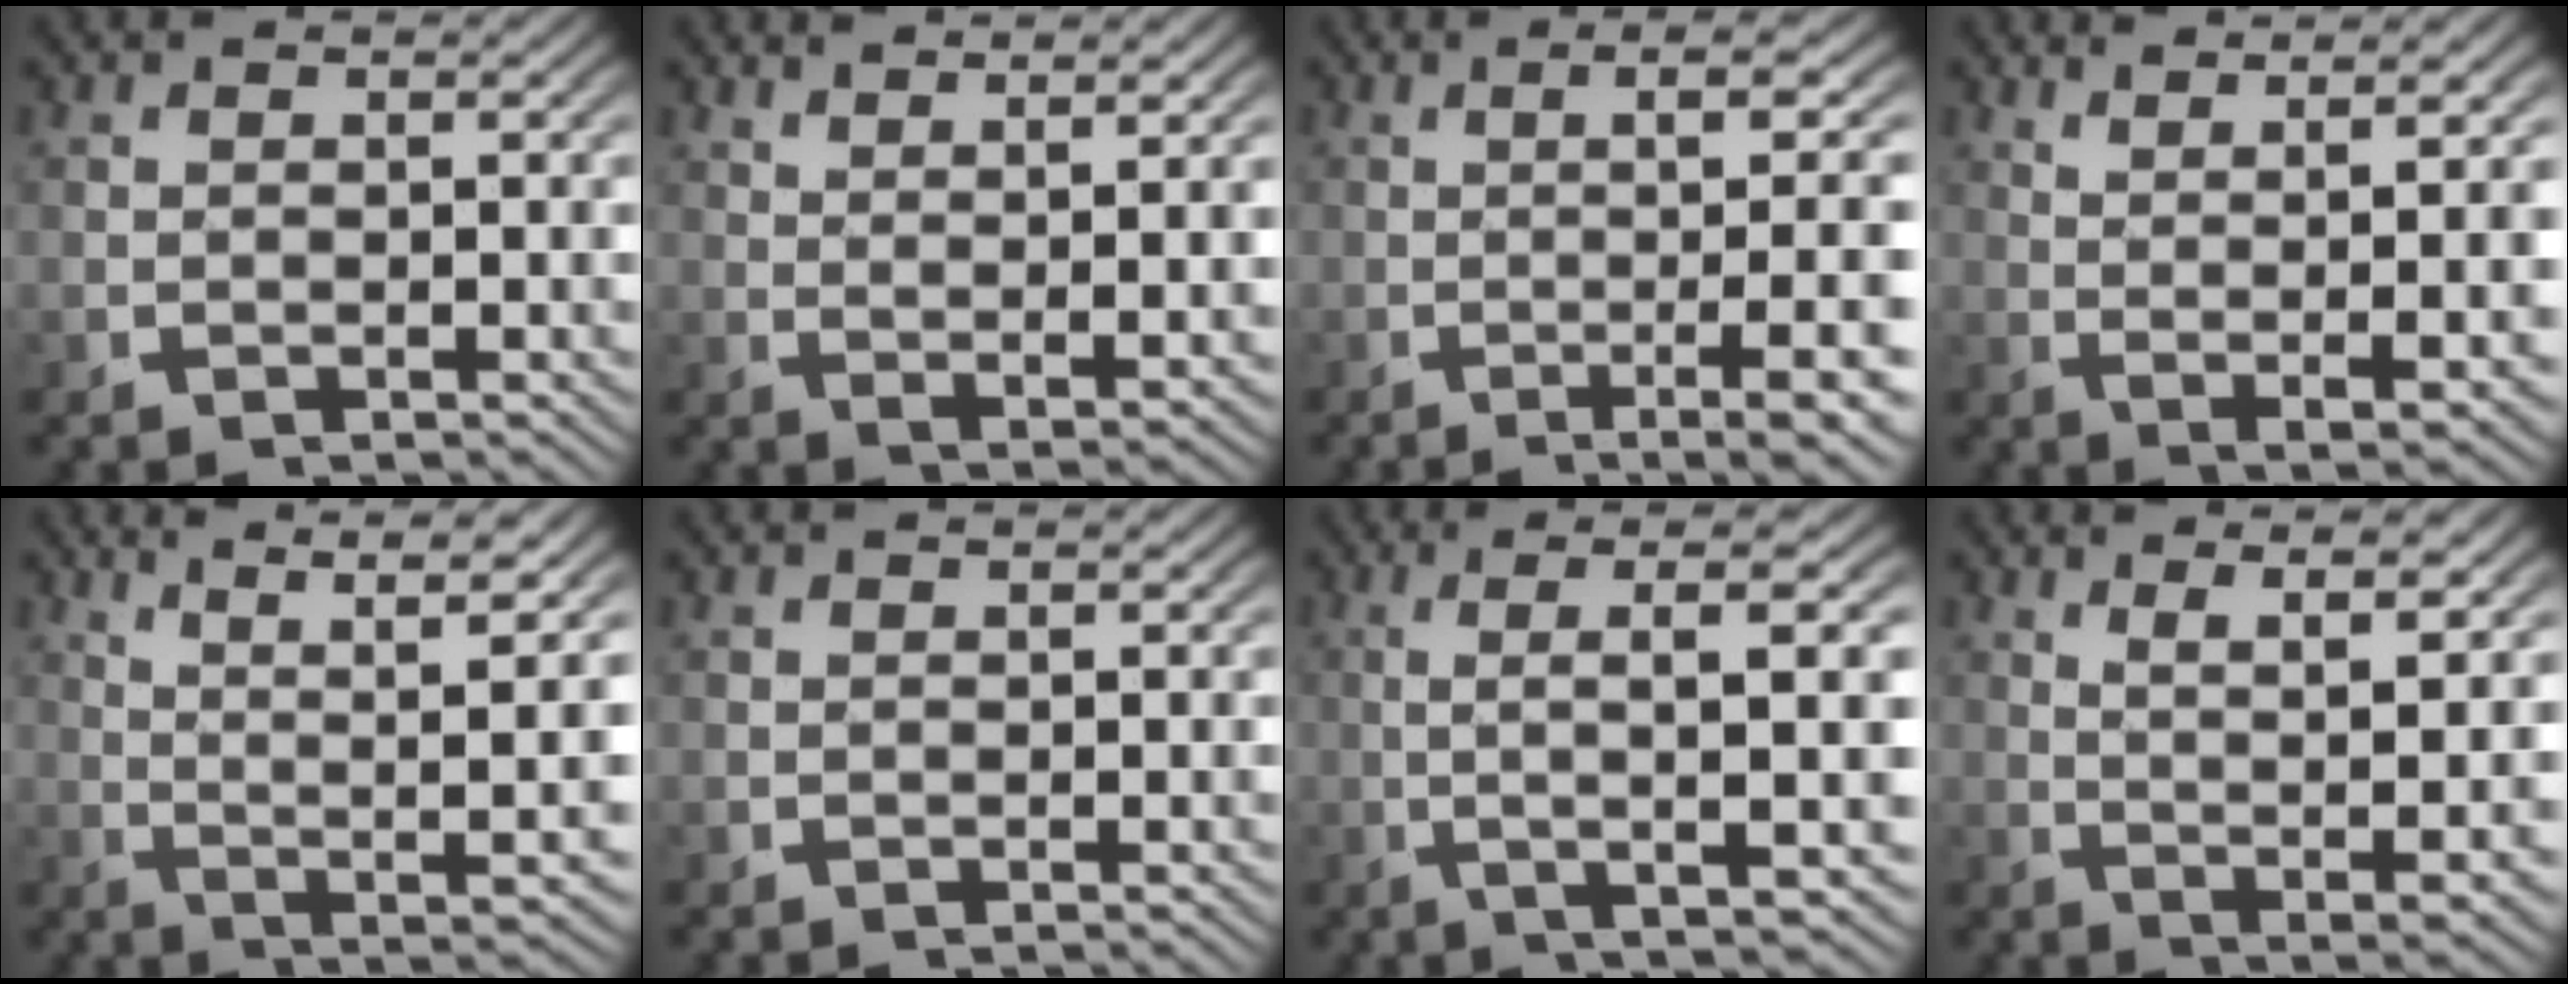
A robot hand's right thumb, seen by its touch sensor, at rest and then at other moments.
{"total": 3.1, "force": [2.6, 0.1, 1.8], "torque": [-0.032, 0.000, 0.052]}
{"total": 8.0, "force": [-1.6, 2.2, 7.6], "torque": [-0.116, -0.011, -0.015]}
{"total": 7.2, "force": [1.9, 1.8, 6.7], "torque": [-0.105, -0.008, 0.046]}
{"total": 11.0, "force": [4.1, 4.9, 8.9], "torque": [-0.130, 0.007, 0.058]}
{"total": 0.0}
{"total": 9.4, "force": [1.6, 2.3, 9.0], "torque": [-0.137, 0.018, 0.020]}
{"total": 6.3, "force": [2.1, 1.6, 5.7], "torque": [-0.097, -0.004, 0.039]}